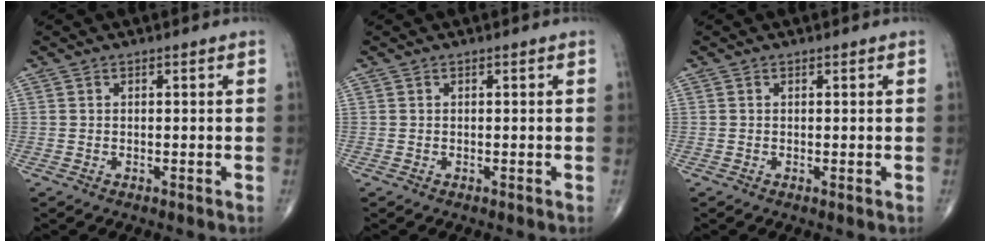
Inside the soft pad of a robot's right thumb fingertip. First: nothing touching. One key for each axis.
{"total": 0.0}
{"total": 0.0}